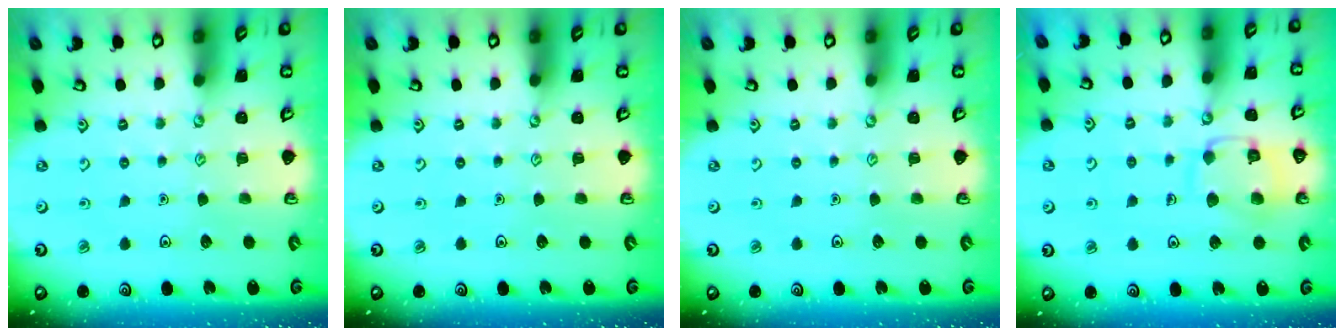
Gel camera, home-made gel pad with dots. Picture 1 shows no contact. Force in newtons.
{"total": 0.0}
{"total": 0.0}
{"total": 11.8, "press": 11.7, "slide": 0.9}